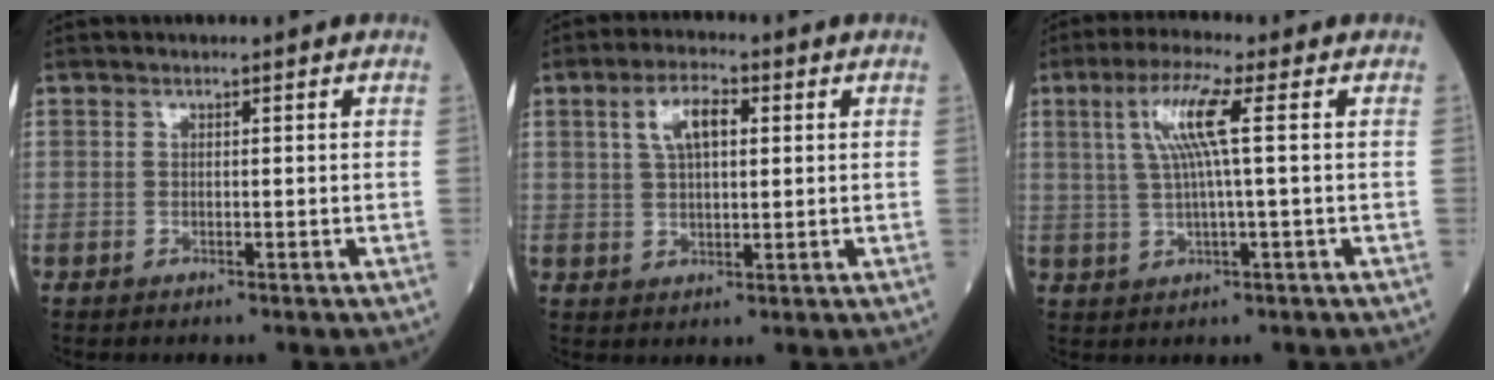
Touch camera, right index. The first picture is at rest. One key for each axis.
{"total": 5.9, "fx": 2.0, "fy": 2.3, "fz": 5.1, "tx": -0.099, "ty": 0.013, "tz": 0.039}
{"total": 6.9, "fx": 1.7, "fy": -0.5, "fz": 6.7, "tx": -0.136, "ty": 0.012, "tz": 0.038}